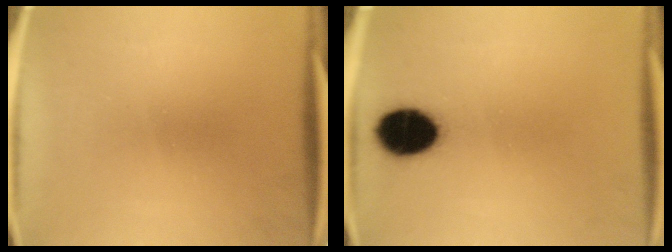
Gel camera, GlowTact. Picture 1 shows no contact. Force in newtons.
{"total": 11.5}